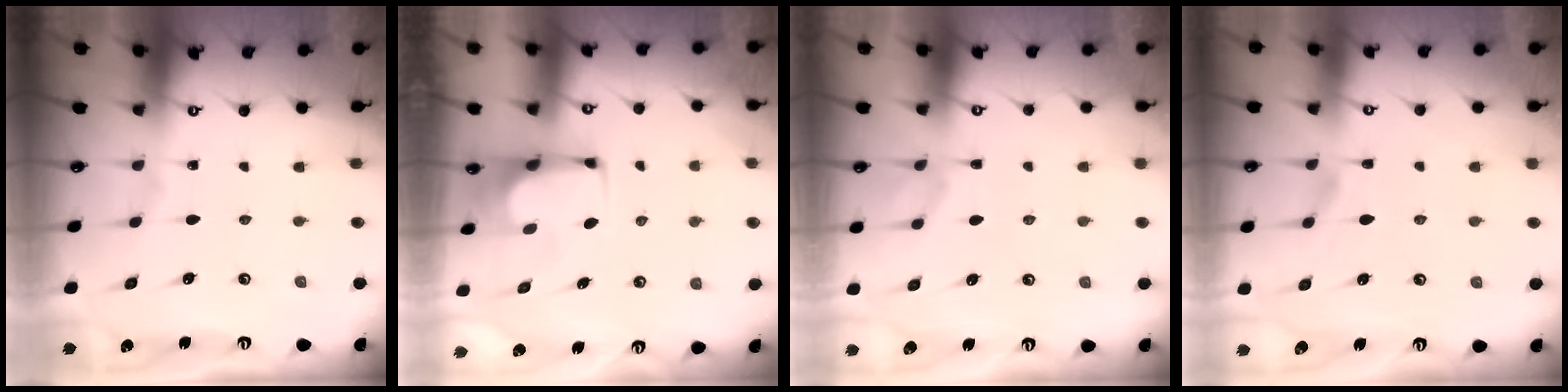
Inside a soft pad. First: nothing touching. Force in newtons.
{"total": 1.5, "press": 1.5, "slide": 0.2}
{"total": 1.2, "press": 0.6, "slide": 1.1}
{"total": 2.9, "press": 2.6, "slide": 1.2}